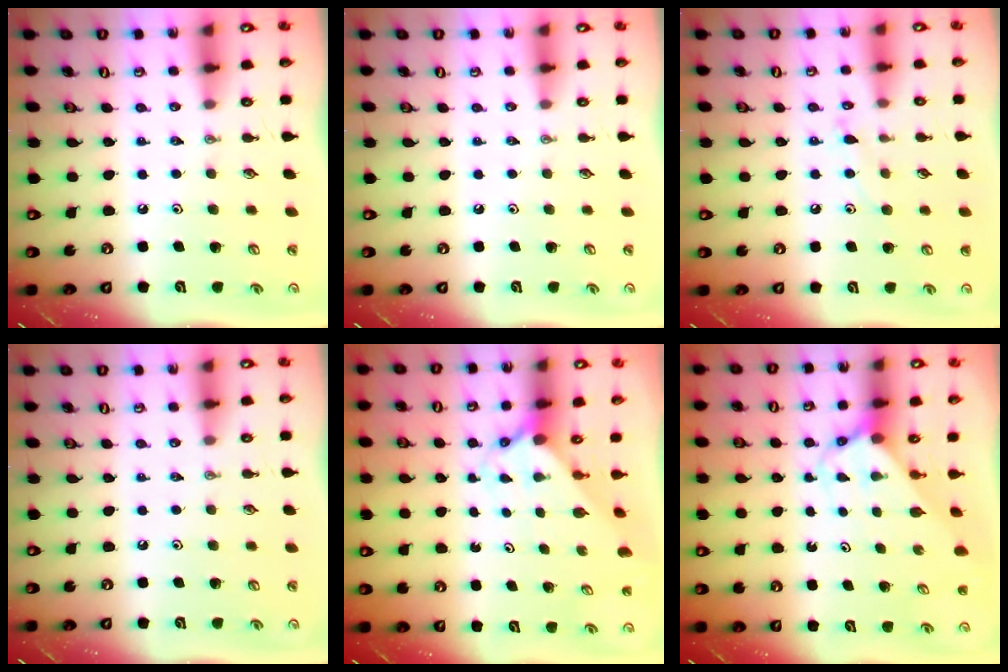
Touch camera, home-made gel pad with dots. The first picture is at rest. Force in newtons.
{"total": 0.0}
{"total": 8.4, "press": 8.4, "slide": 0.6}
{"total": 0.0}
{"total": 1.7, "press": 1.7, "slide": 0.1}
{"total": 2.7, "press": 2.7, "slide": 0.2}